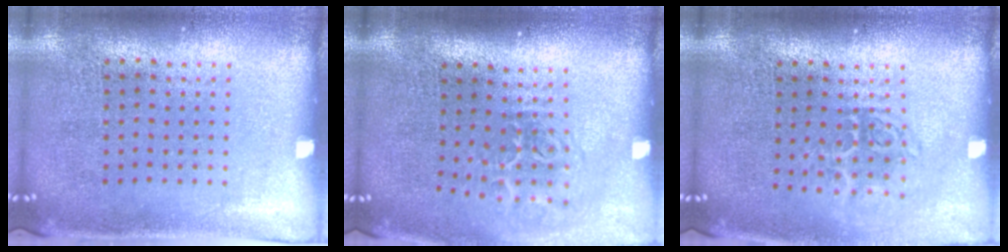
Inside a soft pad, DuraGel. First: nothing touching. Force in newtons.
{"total": 1.9, "press": 1.2, "slide": 1.5}
{"total": 1.6, "press": 1.2, "slide": 1.2}